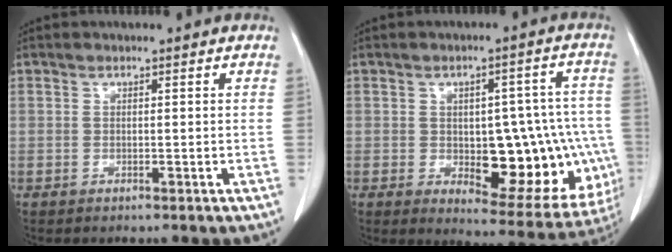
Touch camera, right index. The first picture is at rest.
{"total": 18.3, "force": [-2.9, 7.8, 16.3], "torque": [-0.137, 0.028, -0.008]}